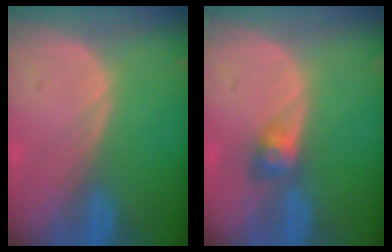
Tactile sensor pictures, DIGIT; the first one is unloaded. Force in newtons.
{"total": 3.0, "press": 2.6, "slide": 1.4}